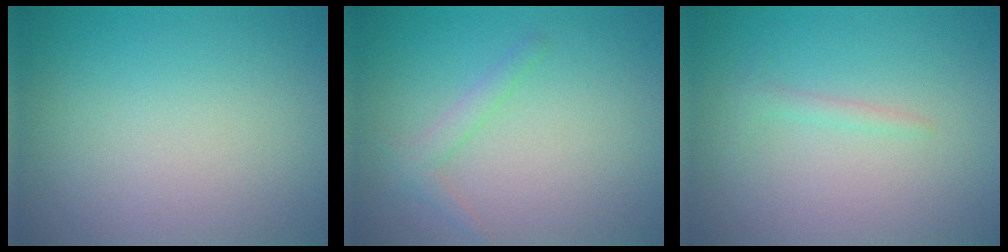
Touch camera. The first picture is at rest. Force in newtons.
{"total": 1.4, "press": 1.4, "slide": 0.1}
{"total": 0.9, "press": 0.9, "slide": 0.1}